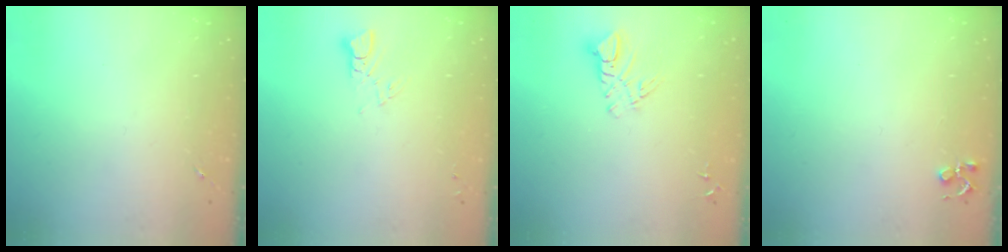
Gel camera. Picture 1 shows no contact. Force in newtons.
{"total": 2.9, "press": 2.9, "slide": 0.2}
{"total": 7.5, "press": 7.5, "slide": 0.7}
{"total": 4.1, "press": 4.1, "slide": 0.5}